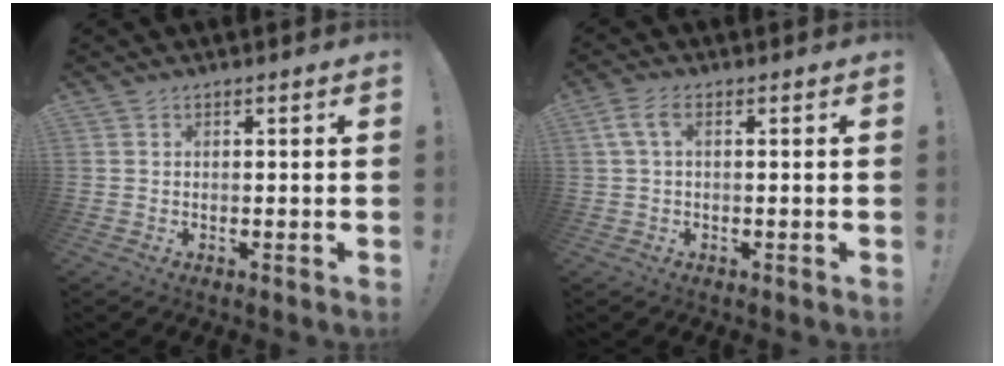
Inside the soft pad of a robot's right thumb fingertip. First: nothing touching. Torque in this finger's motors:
{"motor_torque": [-0.07, 0.08, 0.45, -0.07, 0.00]}